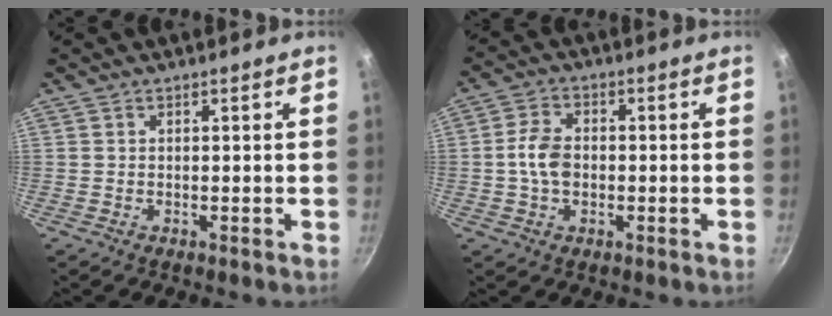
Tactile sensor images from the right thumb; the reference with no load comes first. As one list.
[{"total": 6.1, "force": [-0.6, 4.2, 4.3], "torque": [-0.076, 0.015, -0.016]}]